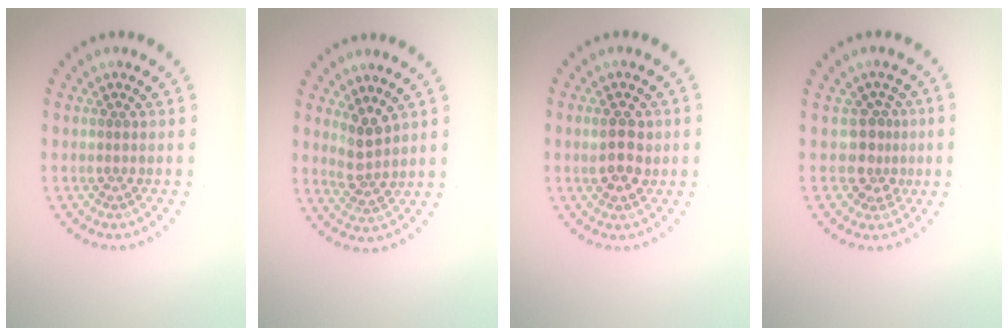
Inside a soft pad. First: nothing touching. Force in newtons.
{"total": 2.4, "press": 2.1, "slide": 1.0}
{"total": 3.0, "press": 3.0, "slide": 0.2}
{"total": 2.6, "press": 1.9, "slide": 1.9}